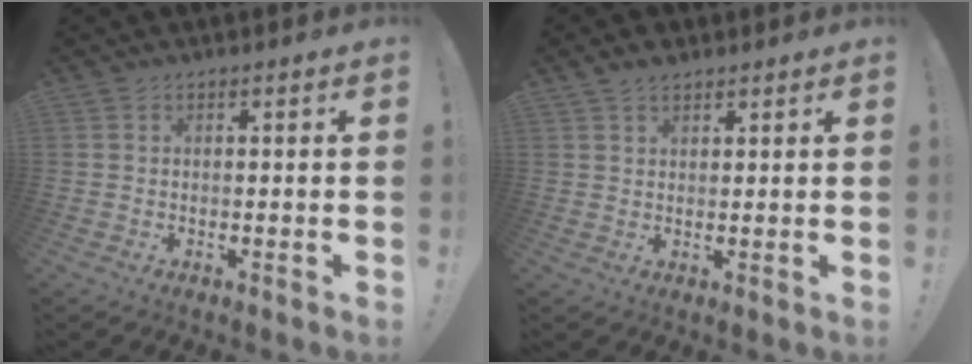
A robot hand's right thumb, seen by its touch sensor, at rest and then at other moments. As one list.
[{"total": 3.2, "force": [2.4, 1.7, 1.2], "torque": [-0.021, -0.009, 0.046]}]